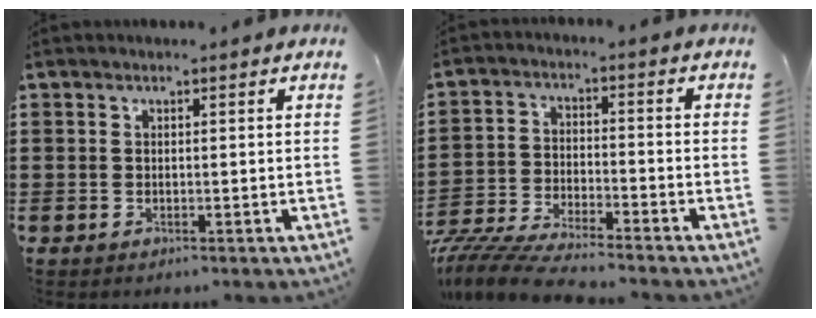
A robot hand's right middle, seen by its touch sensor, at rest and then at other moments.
{"total": 6.1, "force": [-5.9, 0.0, 1.5], "torque": [-0.048, -0.011, -0.122]}